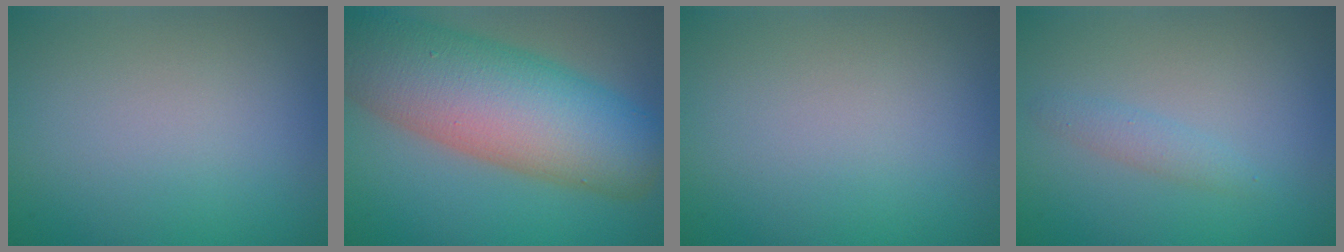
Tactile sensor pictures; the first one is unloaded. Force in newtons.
{"total": 13.2, "press": 13.2, "slide": 0.7}
{"total": 0.0}
{"total": 1.3, "press": 1.3, "slide": 0.0}